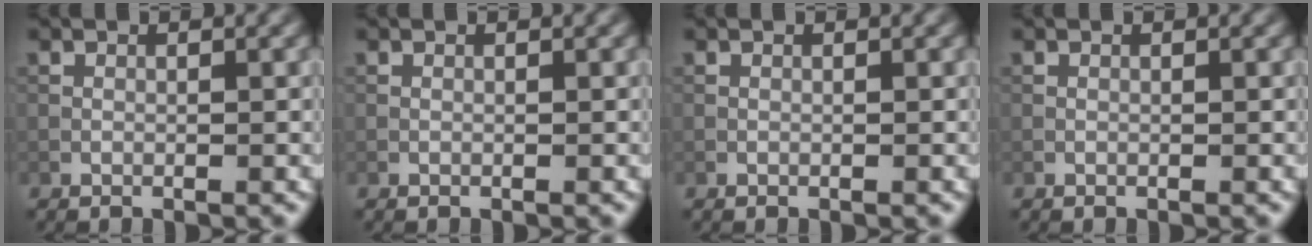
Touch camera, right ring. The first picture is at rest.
{"total": 0.0}
{"total": 0.0}
{"total": 0.0}